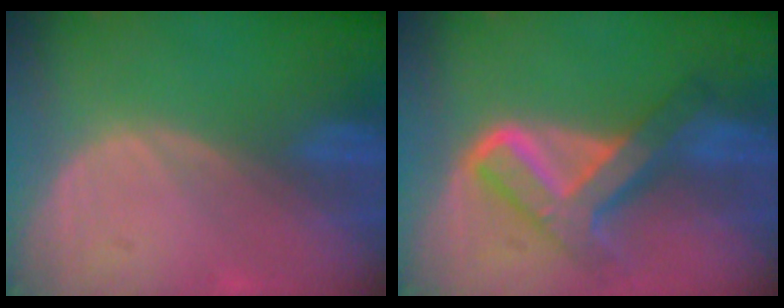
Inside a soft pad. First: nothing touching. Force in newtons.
{"total": 8.0, "press": 8.0, "slide": 0.6}